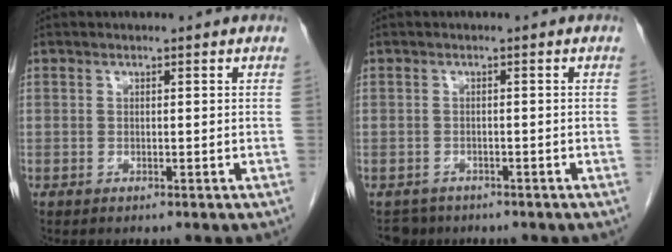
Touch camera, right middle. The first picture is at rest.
{"total": 2.6, "force": [-2.1, 1.5, -0.1], "torque": [-0.002, 0.001, -0.032]}